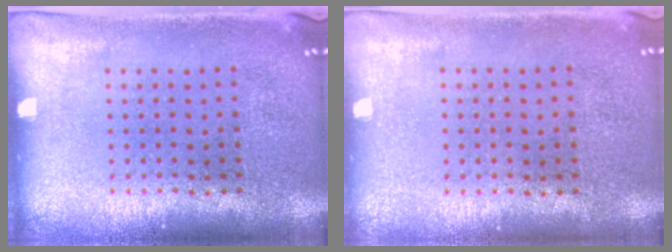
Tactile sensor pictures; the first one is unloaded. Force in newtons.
{"total": 0.0}